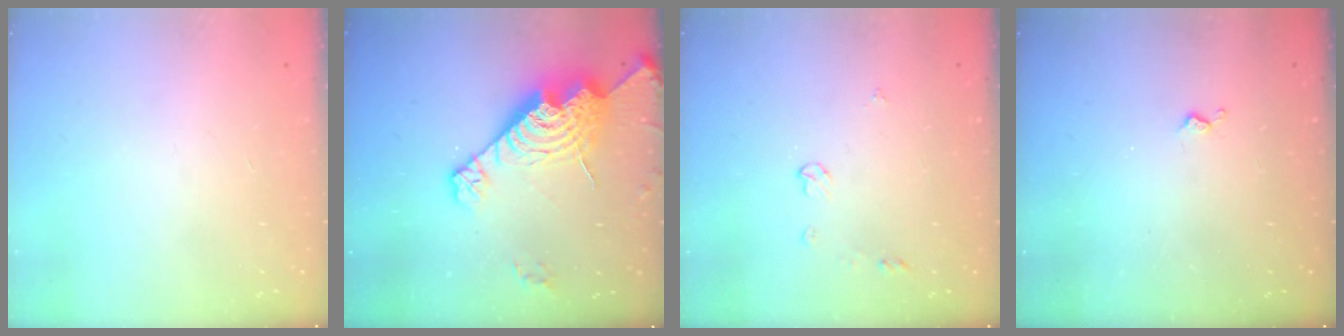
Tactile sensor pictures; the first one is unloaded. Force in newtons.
{"total": 19.6, "press": 19.5, "slide": 1.8}
{"total": 3.8, "press": 3.8, "slide": 0.6}
{"total": 3.0, "press": 2.9, "slide": 0.4}